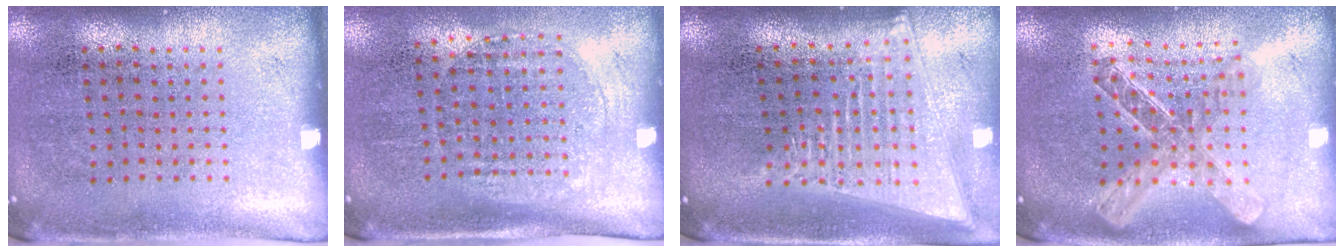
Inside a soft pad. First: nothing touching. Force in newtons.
{"total": 1.5, "press": 1.2, "slide": 0.8}
{"total": 2.0, "press": 1.7, "slide": 1.1}
{"total": 2.0, "press": 1.7, "slide": 1.1}